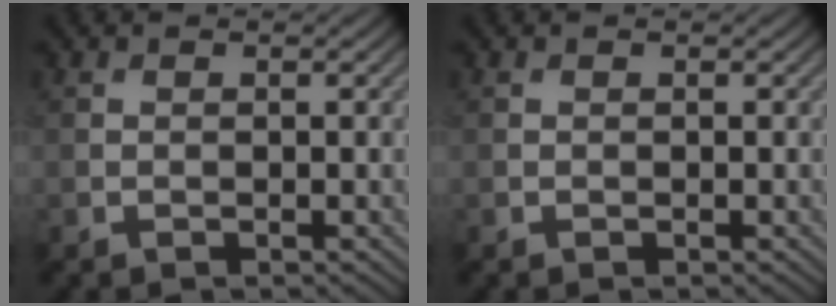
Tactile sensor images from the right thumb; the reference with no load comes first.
{"total": 0.0}